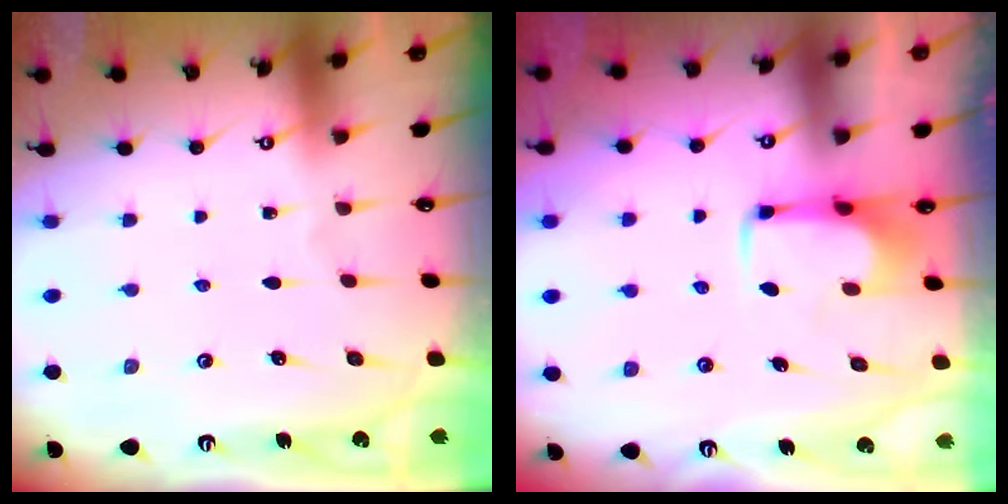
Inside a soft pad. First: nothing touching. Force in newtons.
{"total": 2.0, "press": 2.0, "slide": 0.4}